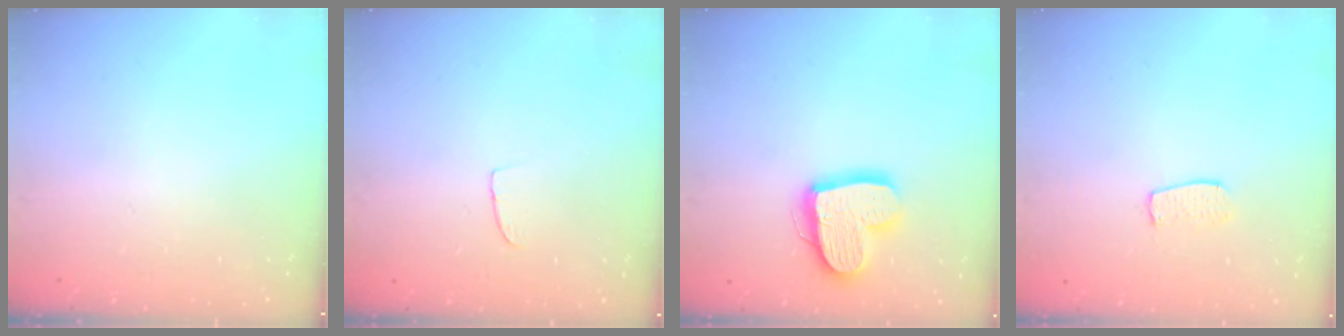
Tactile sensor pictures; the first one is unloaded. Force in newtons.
{"total": 2.5, "press": 2.5, "slide": 0.1}
{"total": 16.0, "press": 16.0, "slide": 1.5}
{"total": 5.9, "press": 5.9, "slide": 0.3}